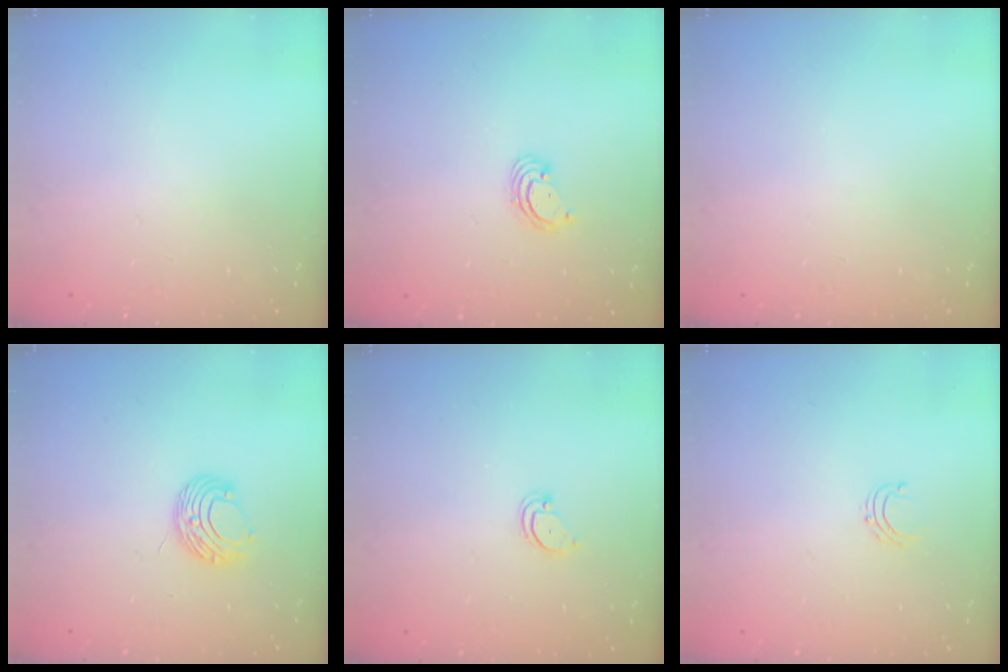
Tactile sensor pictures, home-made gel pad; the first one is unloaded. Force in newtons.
{"total": 3.1, "press": 3.1, "slide": 0.3}
{"total": 0.0}
{"total": 8.0, "press": 7.9, "slide": 0.6}
{"total": 3.0, "press": 3.0, "slide": 0.3}
{"total": 3.7, "press": 3.7, "slide": 0.3}